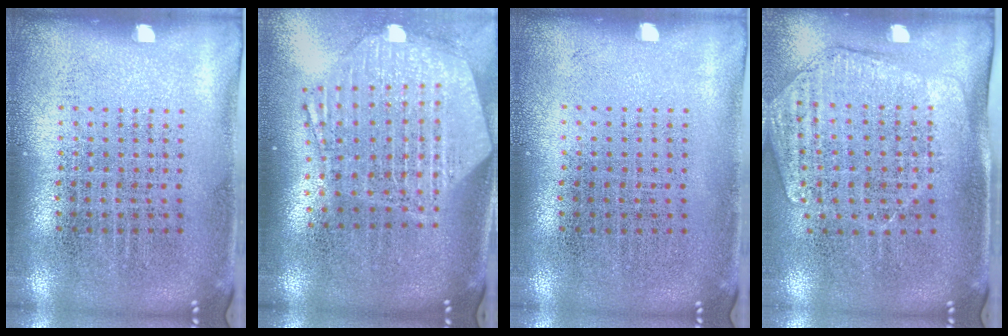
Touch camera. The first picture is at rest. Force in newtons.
{"total": 3.0, "press": 2.4, "slide": 1.8}
{"total": 0.0}
{"total": 1.7, "press": 1.5, "slide": 0.9}